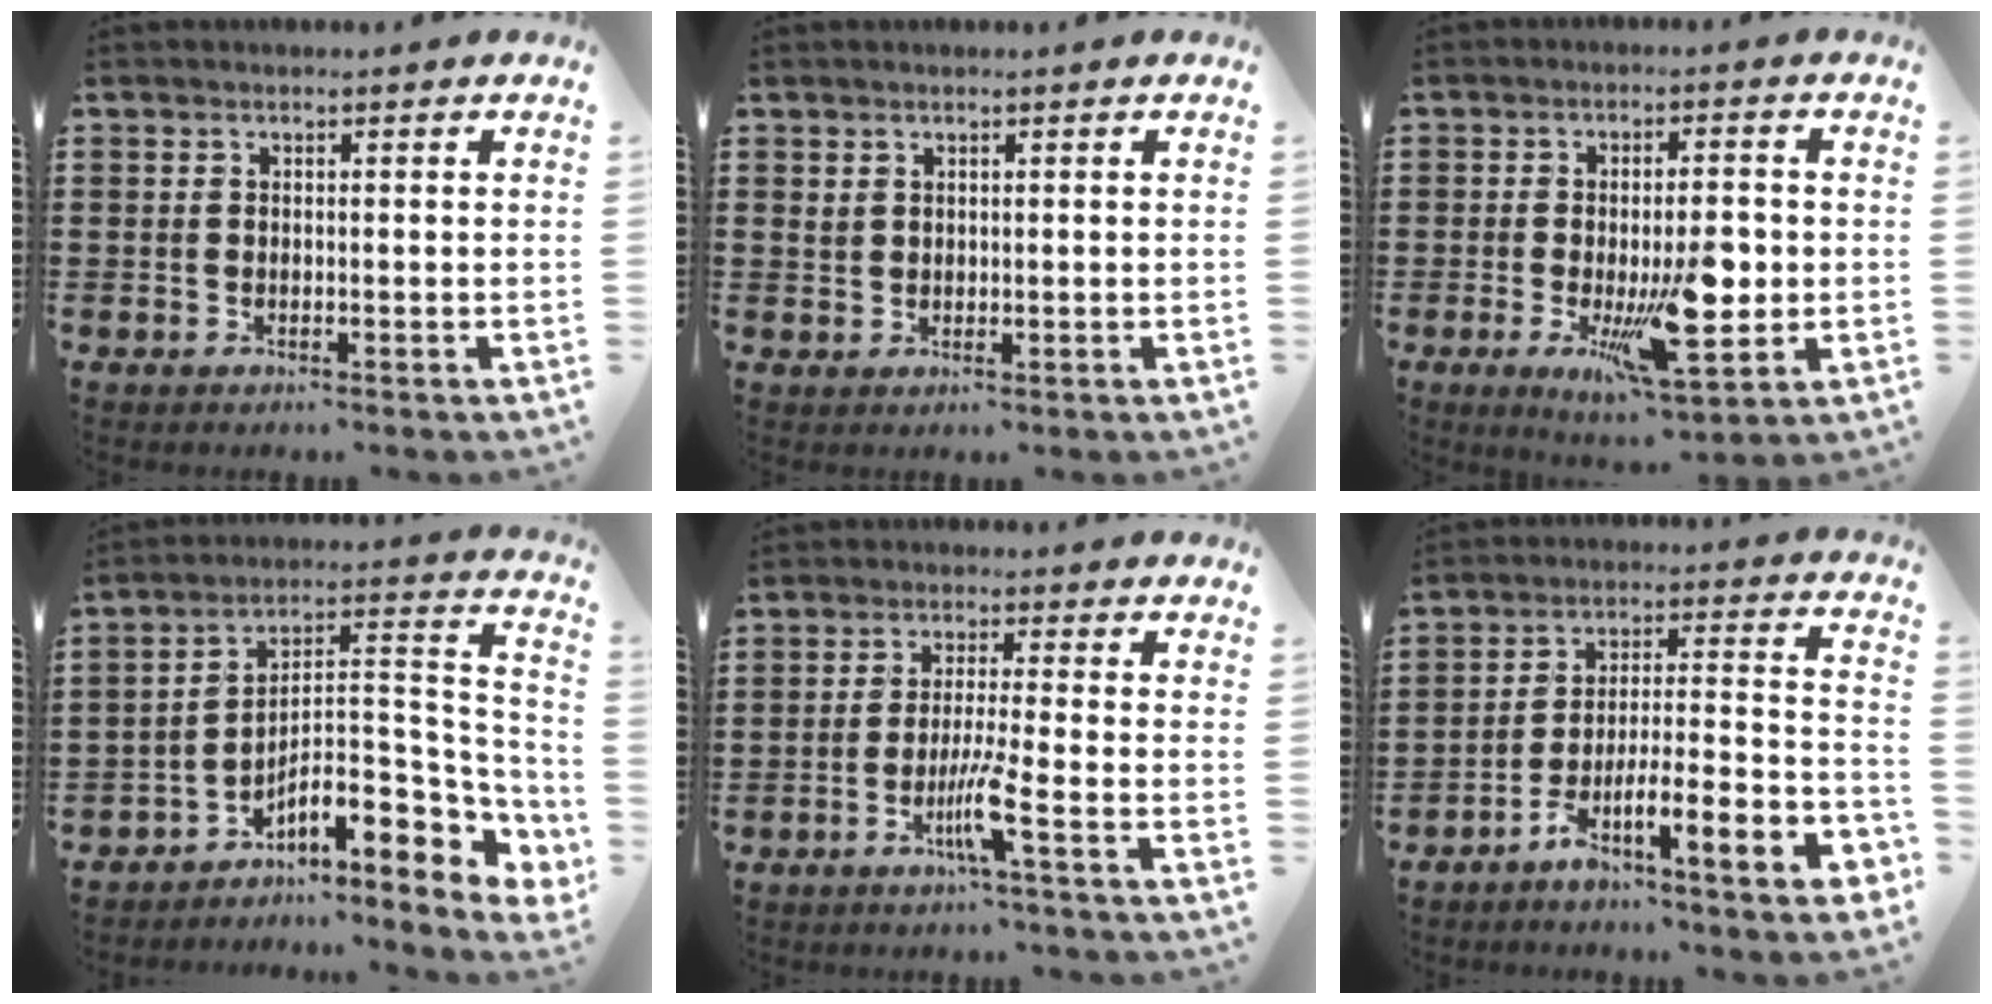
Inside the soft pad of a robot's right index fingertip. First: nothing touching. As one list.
[{"total": 1.2, "force": [0.8, 0.8, 0.4], "torque": [-0.010, 0.004, 0.016]}, {"total": 12.4, "force": [-2.1, 4.4, 11.4], "torque": [-0.175, -0.016, -0.029]}, {"total": 7.9, "force": [-3.6, 3.4, 6.2], "torque": [-0.099, -0.031, -0.067]}, {"total": 5.5, "force": [-2.7, -0.8, 4.7], "torque": [-0.092, -0.019, -0.052]}, {"total": 7.2, "force": [-5.3, 0.5, 4.9], "torque": [-0.081, -0.013, -0.106]}]